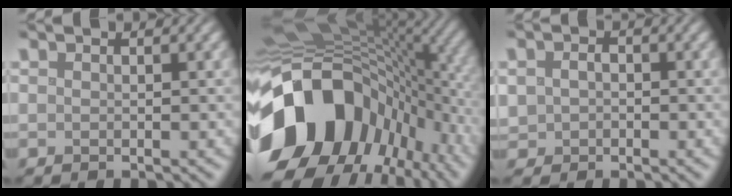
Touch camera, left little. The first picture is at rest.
{"total": 17.2, "force": [-4.4, 12.1, 11.4], "torque": [-0.219, -0.004, -0.076]}
{"total": 2.5, "force": [0.0, 2.2, 1.2], "torque": [-0.018, 0.005, -0.009]}